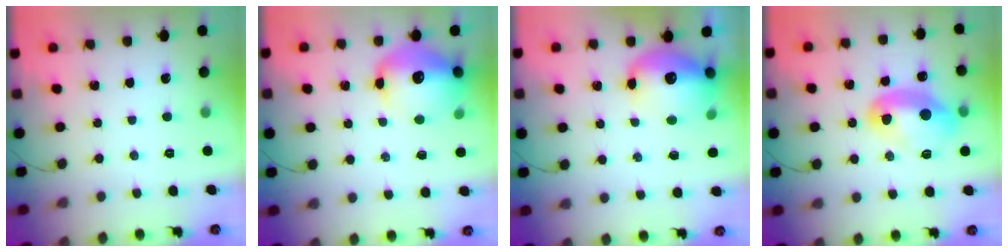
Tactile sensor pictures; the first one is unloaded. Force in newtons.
{"total": 14.5, "press": 13.9, "slide": 4.2}
{"total": 13.6, "press": 13.2, "slide": 3.2}
{"total": 11.9, "press": 11.9, "slide": 1.0}